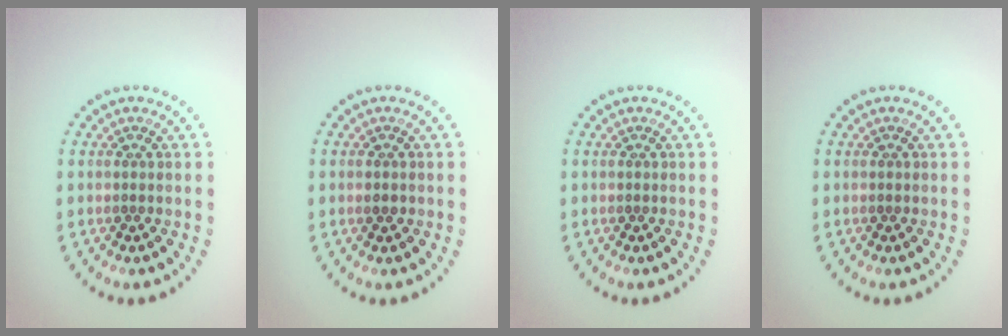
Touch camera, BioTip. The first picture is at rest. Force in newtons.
{"total": 1.1, "press": 1.1, "slide": 0.0}
{"total": 0.0}
{"total": 0.0}